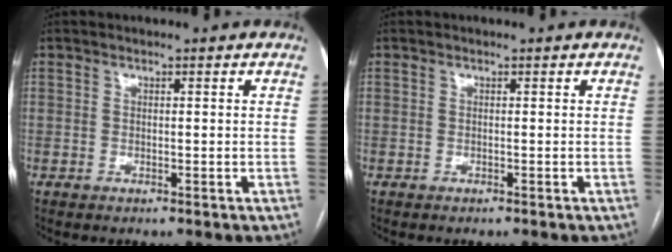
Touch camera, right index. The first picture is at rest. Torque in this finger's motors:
{"motor_torque": [0.35, 0.27, 0.00, 0.01]}